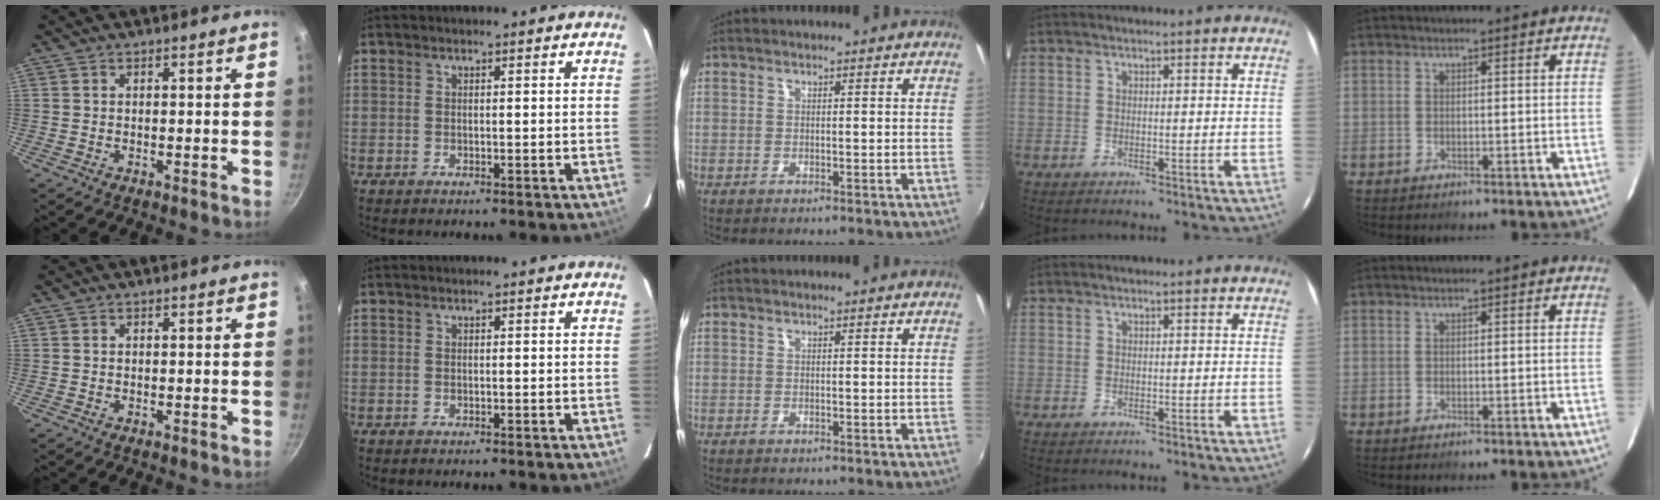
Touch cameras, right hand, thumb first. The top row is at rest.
{}